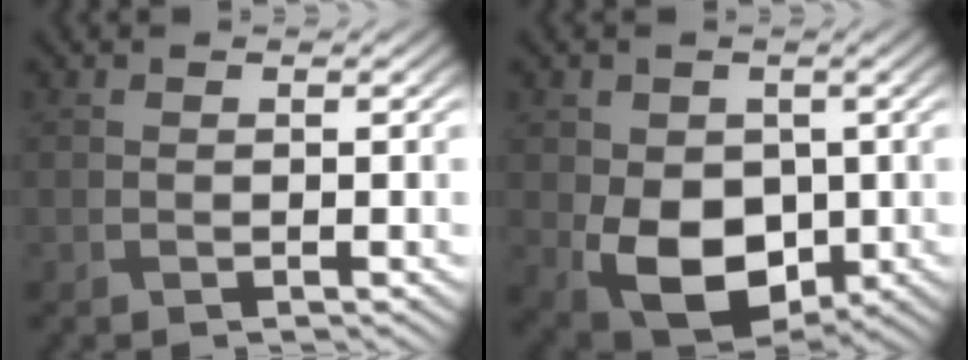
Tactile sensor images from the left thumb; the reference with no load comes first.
{"total": 9.8, "force": [-1.4, 7.1, 6.6], "torque": [-0.134, -0.024, -0.028]}